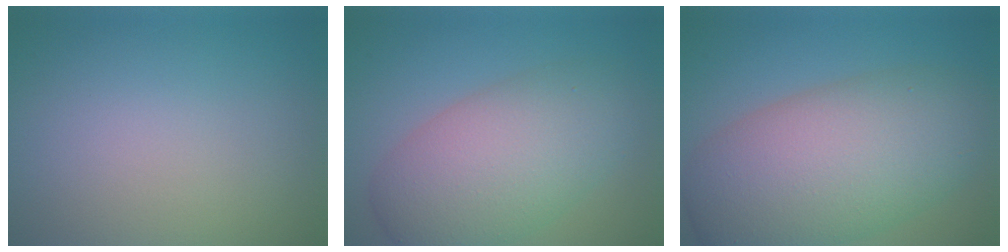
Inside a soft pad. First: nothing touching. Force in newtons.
{"total": 8.0, "press": 8.0, "slide": 0.4}
{"total": 11.1, "press": 11.1, "slide": 0.3}